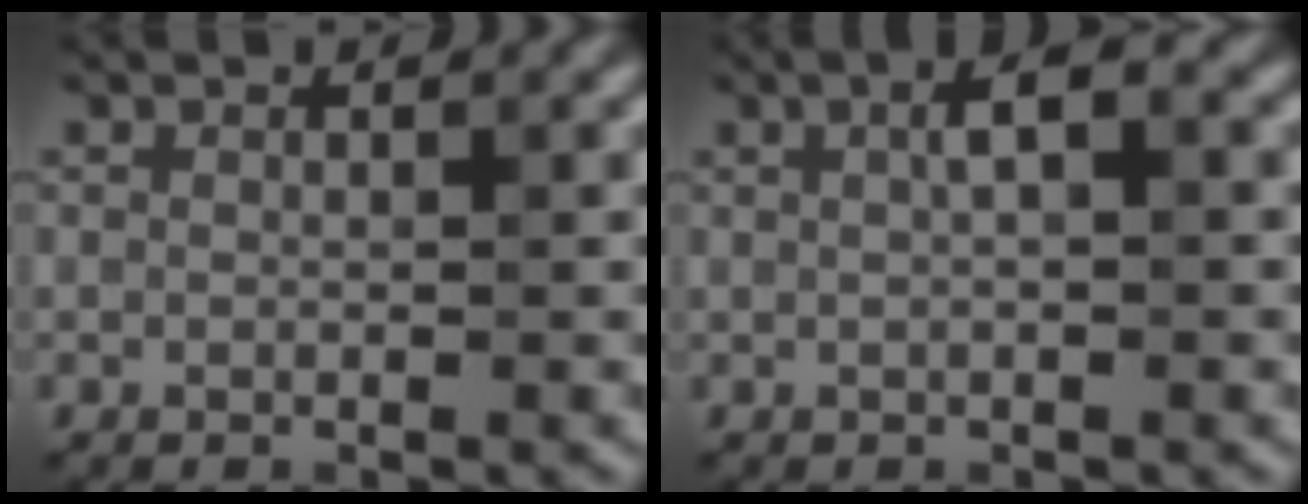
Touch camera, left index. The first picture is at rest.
{"total": 2.5, "force": [0.5, 0.6, 2.4], "torque": [-0.039, 0.010, 0.007]}